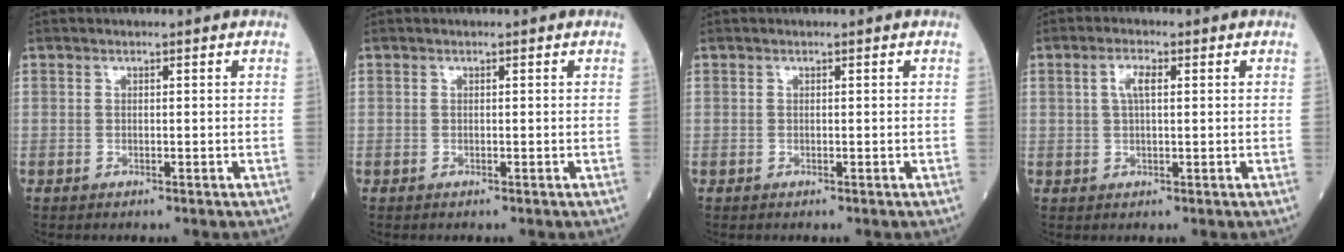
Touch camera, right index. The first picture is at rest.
{"total": 0.0}
{"total": 0.0}
{"total": 3.0, "force": [0.9, 0.8, 2.8], "torque": [-0.059, 0.007, 0.018]}